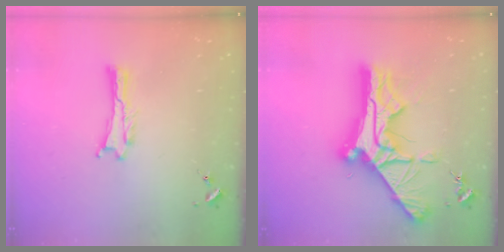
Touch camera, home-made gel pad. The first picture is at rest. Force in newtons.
{"total": 14.5, "press": 14.5, "slide": 1.5}